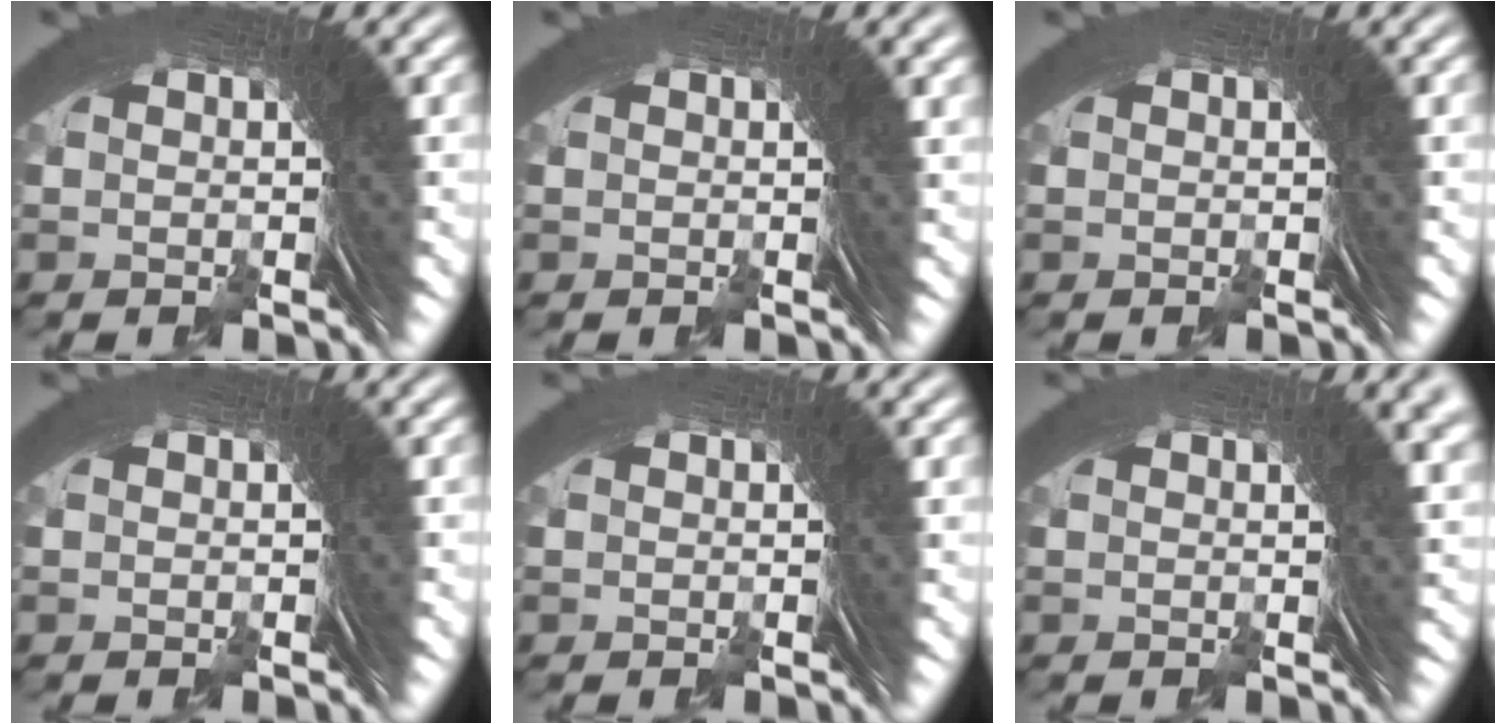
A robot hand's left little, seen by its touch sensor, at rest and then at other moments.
{"total": 1.1, "force": [0.4, -0.1, 1.0], "torque": [-0.008, 0.005, 0.003]}
{"total": 0.0}
{"total": 0.6, "force": [-0.3, 0.5, -0.2], "torque": [0.004, -0.001, -0.005]}
{"total": 0.0}
{"total": 3.4, "force": [1.3, 0.5, 3.1], "torque": [-0.017, 0.013, 0.010]}